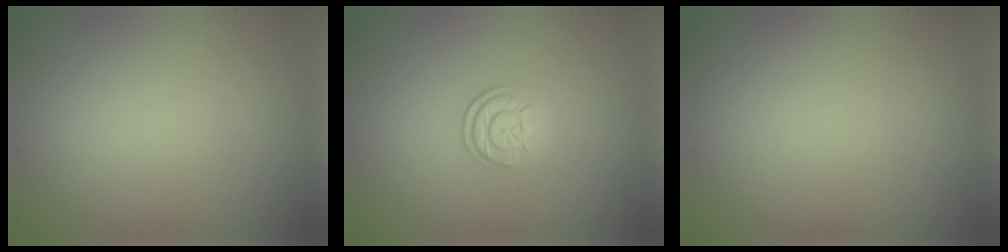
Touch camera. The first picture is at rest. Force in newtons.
{"total": 2.4, "press": 1.7, "slide": 1.7}
{"total": 0.0}